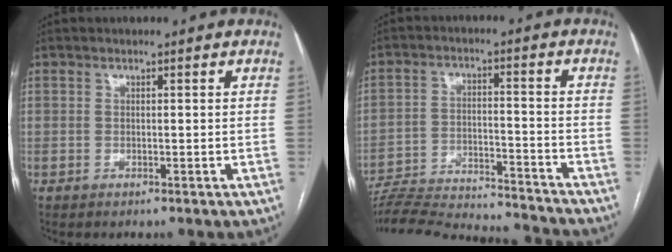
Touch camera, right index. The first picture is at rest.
{"total": 21.5, "force": [-20.4, 1.4, 6.6], "torque": [-0.135, -0.019, -0.303]}